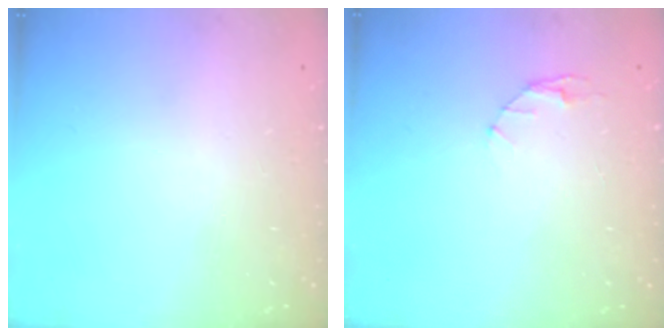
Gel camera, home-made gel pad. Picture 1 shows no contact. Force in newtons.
{"total": 2.9, "press": 2.9, "slide": 0.4}